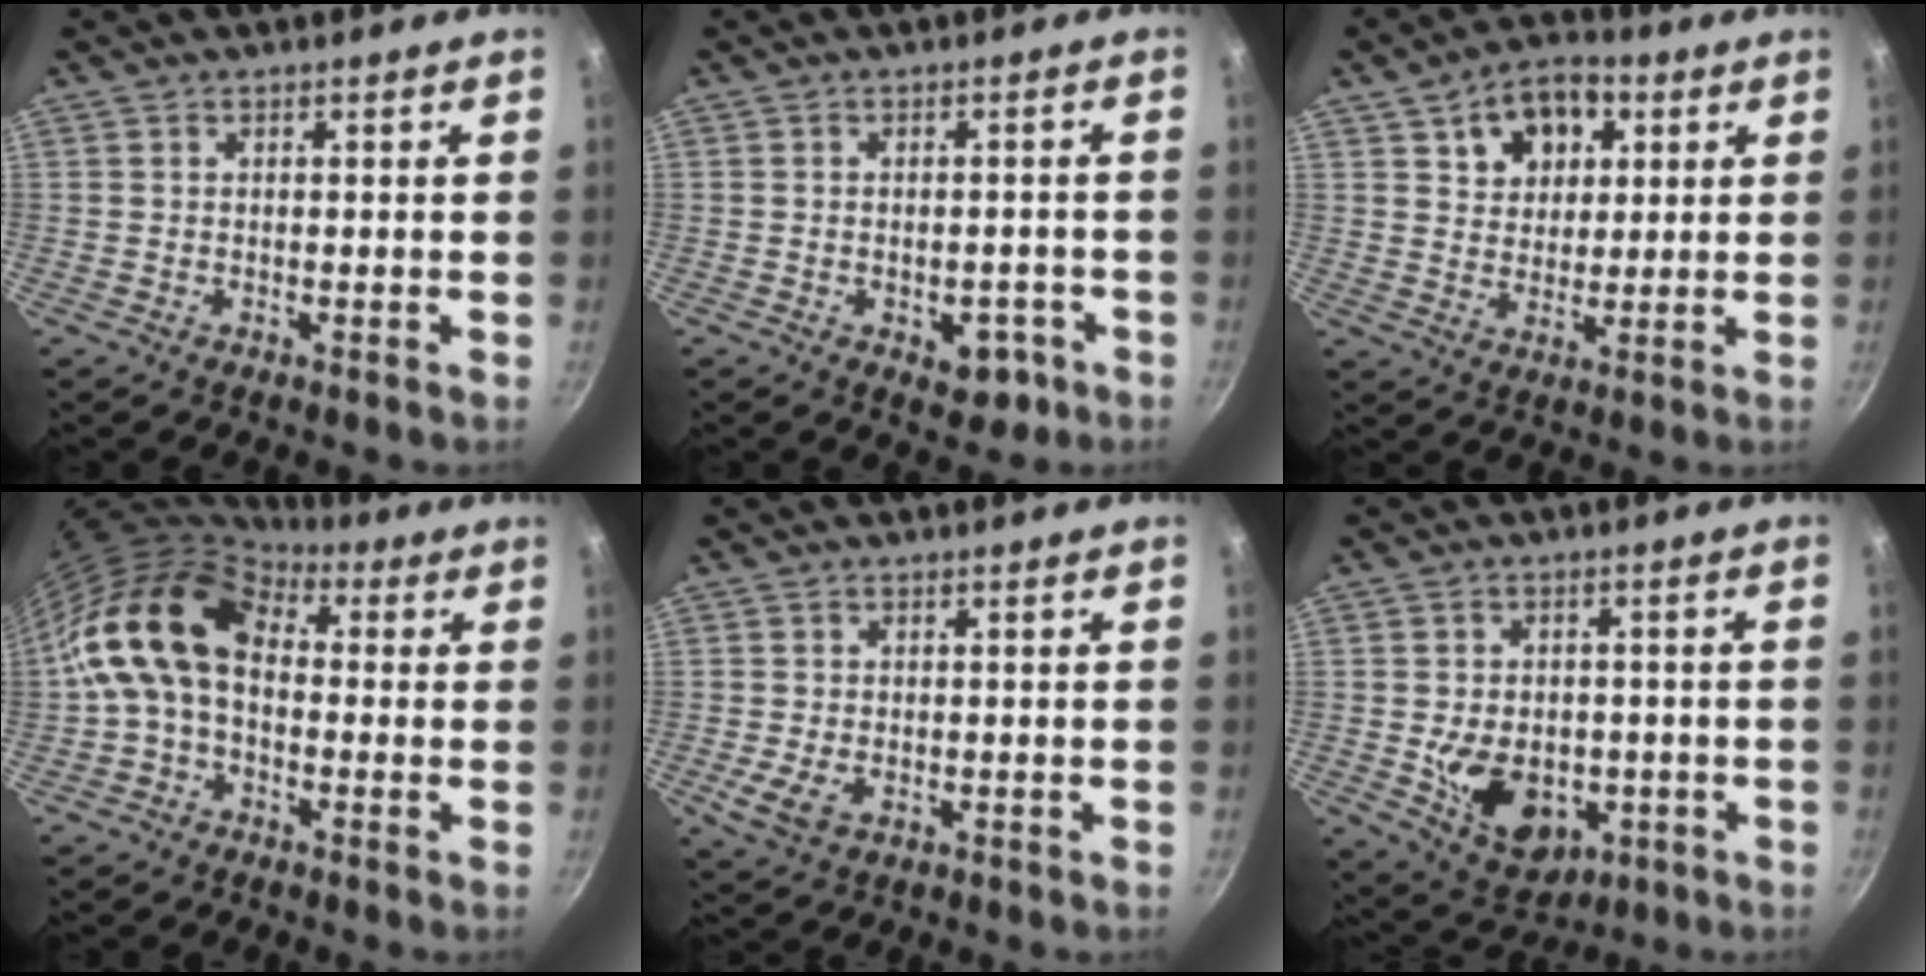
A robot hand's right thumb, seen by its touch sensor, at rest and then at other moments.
{"total": 5.8, "force": [-2.4, 3.5, 3.9], "torque": [-0.024, 0.015, -0.022]}
{"total": 10.6, "force": [4.2, 7.7, 6.0], "torque": [-0.062, -0.004, 0.063]}
{"total": 13.5, "force": [0.4, 9.3, 9.8], "torque": [-0.154, 0.032, -0.015]}
{"total": 4.2, "force": [-1.2, 2.5, 3.1], "torque": [-0.059, 0.002, -0.018]}
{"total": 12.2, "force": [-3.0, 8.6, 8.2], "torque": [-0.105, 0.001, -0.028]}